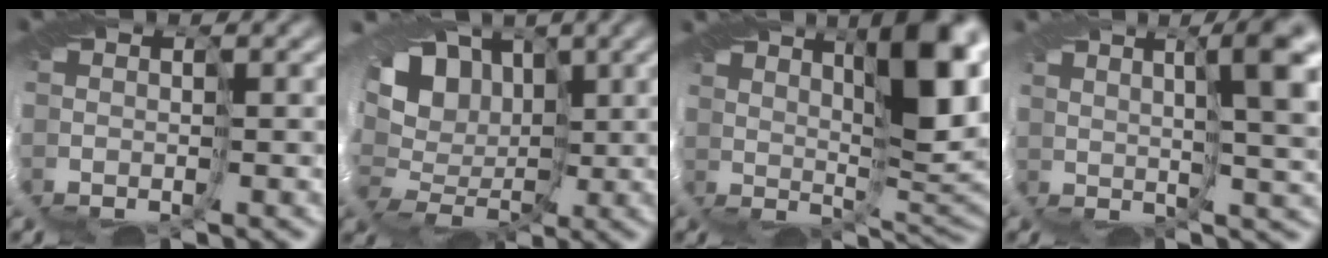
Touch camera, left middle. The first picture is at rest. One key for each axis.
{"total": 12.0, "fx": 3.3, "fy": 9.0, "fz": 7.2, "tx": -0.123, "ty": 0.021, "tz": 0.020}
{"total": 9.5, "fx": 4.0, "fy": 2.2, "fz": 8.3, "tx": -0.123, "ty": 0.003, "tz": 0.066}
{"total": 6.0, "fx": 2.3, "fy": 0.6, "fz": 5.5, "tx": -0.071, "ty": 0.009, "tz": 0.037}